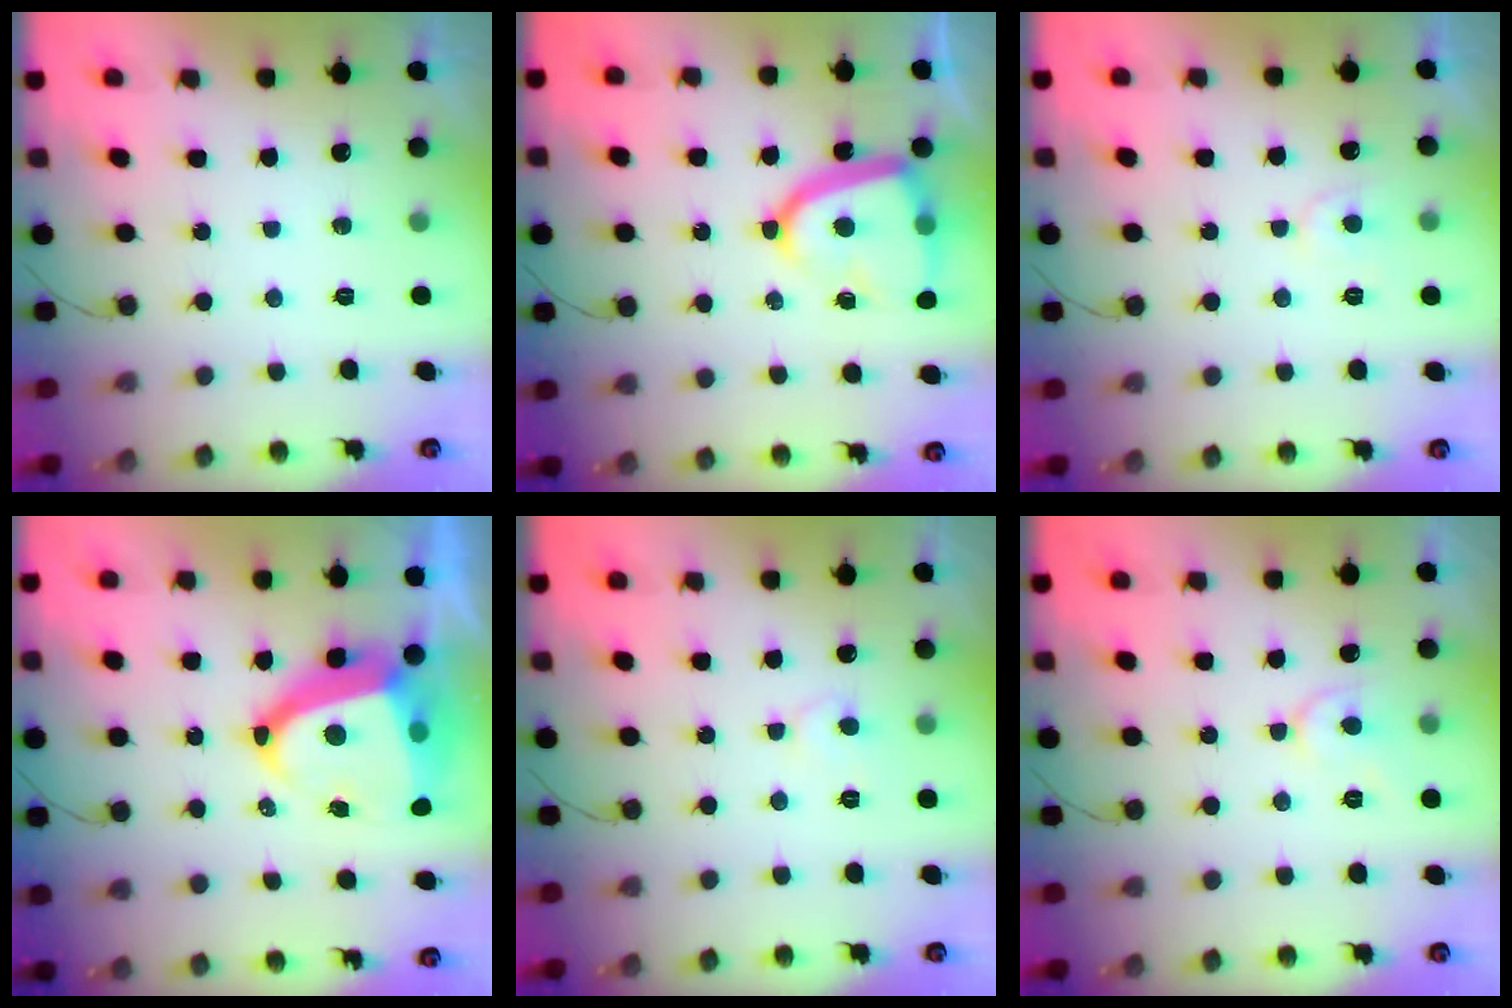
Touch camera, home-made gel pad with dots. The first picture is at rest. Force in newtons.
{"total": 16.0, "press": 15.9, "slide": 1.4}
{"total": 6.4, "press": 6.4, "slide": 0.4}
{"total": 17.8, "press": 17.7, "slide": 2.1}
{"total": 4.7, "press": 4.7, "slide": 0.6}
{"total": 6.5, "press": 6.4, "slide": 0.7}